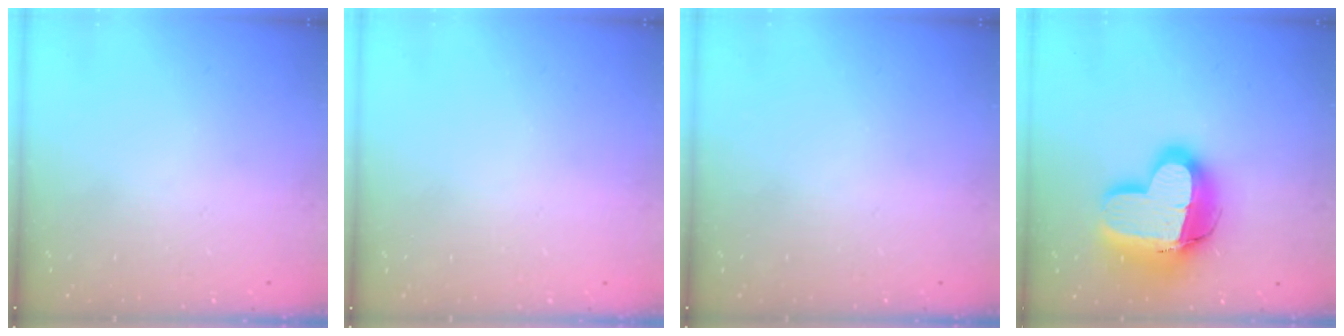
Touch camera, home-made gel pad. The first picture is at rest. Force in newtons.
{"total": 0.0}
{"total": 0.0}
{"total": 18.9, "press": 18.8, "slide": 2.2}